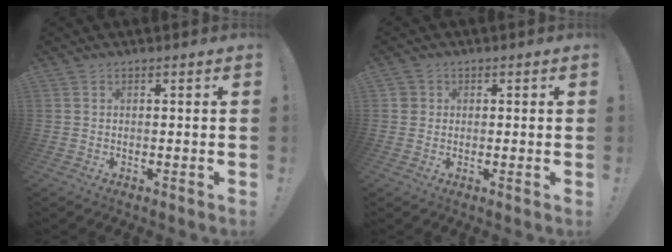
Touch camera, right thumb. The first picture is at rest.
{"total": 2.2, "force": [0.2, 2.1, 0.6], "torque": [-0.002, 0.002, 0.004]}